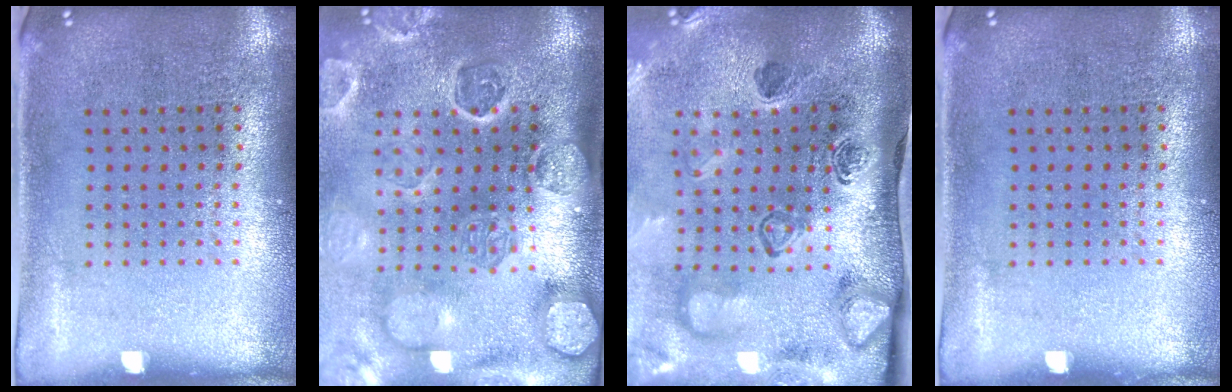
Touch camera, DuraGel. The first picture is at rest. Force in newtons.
{"total": 4.5, "press": 3.5, "slide": 2.7}
{"total": 4.8, "press": 3.3, "slide": 3.5}
{"total": 0.0}